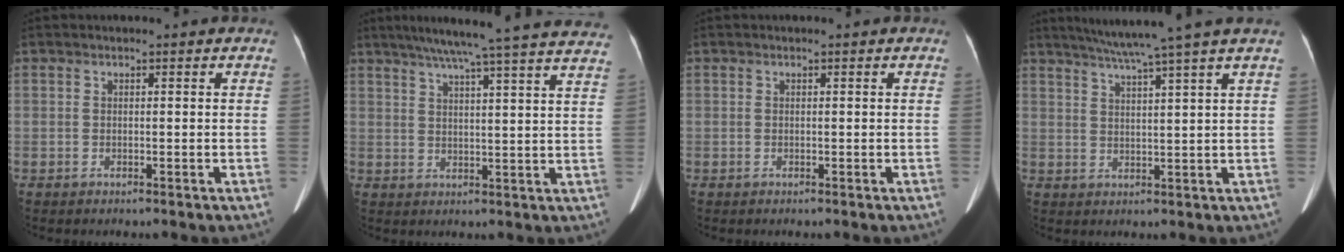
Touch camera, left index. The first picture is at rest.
{"total": 25.0, "force": [22.1, -0.2, 11.6], "torque": [-0.182, -0.016, 0.272]}
{"total": 0.0}
{"total": 9.6, "force": [7.7, -2.4, 5.3], "torque": [-0.083, 0.004, 0.108]}